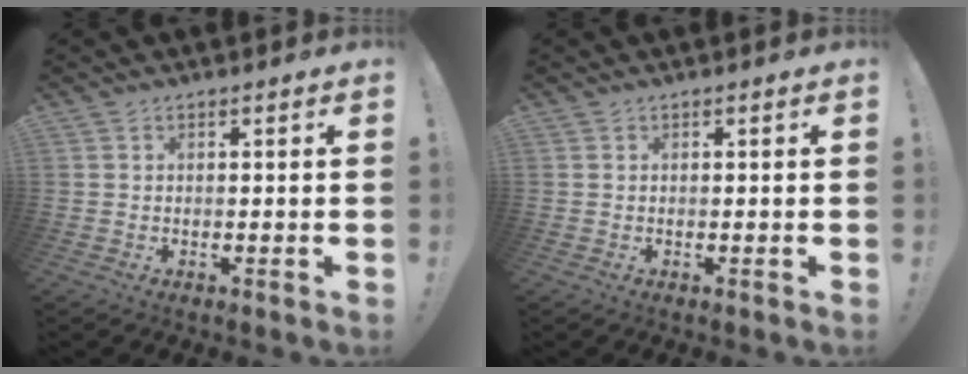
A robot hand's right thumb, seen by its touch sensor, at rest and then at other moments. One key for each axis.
{"total": 0.0}